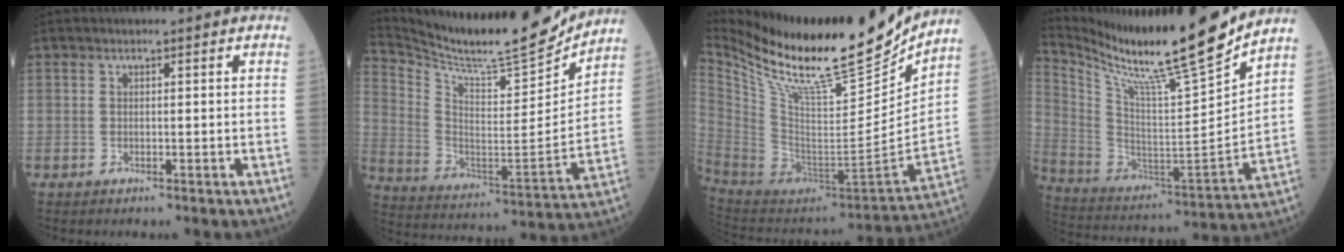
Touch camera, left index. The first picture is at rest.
{"total": 20.7, "force": [19.3, 0.9, 7.2], "torque": [-0.152, -0.057, 0.309]}
{"total": 27.6, "force": [22.9, 3.3, 15.0], "torque": [-0.273, -0.050, 0.380]}
{"total": 22.3, "force": [18.9, -1.4, 11.7], "torque": [-0.219, -0.057, 0.319]}